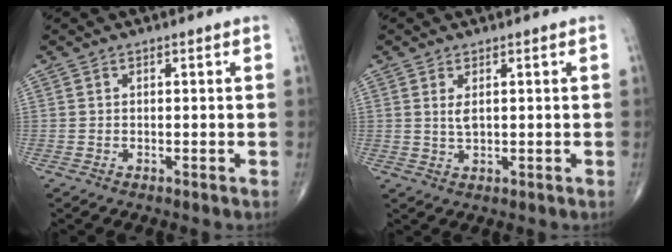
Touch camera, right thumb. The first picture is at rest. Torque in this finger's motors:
{"motor_torque": [-0.13, 0.12, -0.09, -0.11, 0.07]}